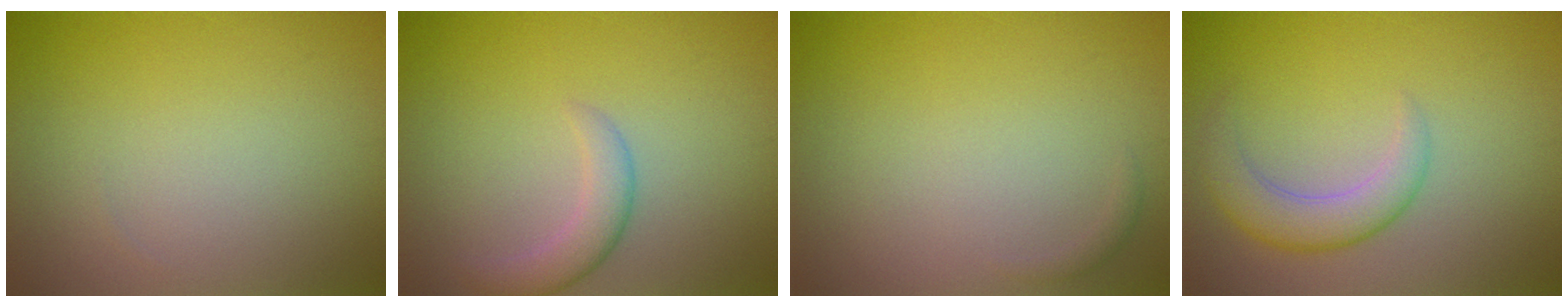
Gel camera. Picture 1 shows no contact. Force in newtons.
{"total": 2.6, "press": 2.6, "slide": 0.2}
{"total": 0.6, "press": 0.6, "slide": 0.0}
{"total": 3.6, "press": 3.6, "slide": 0.1}